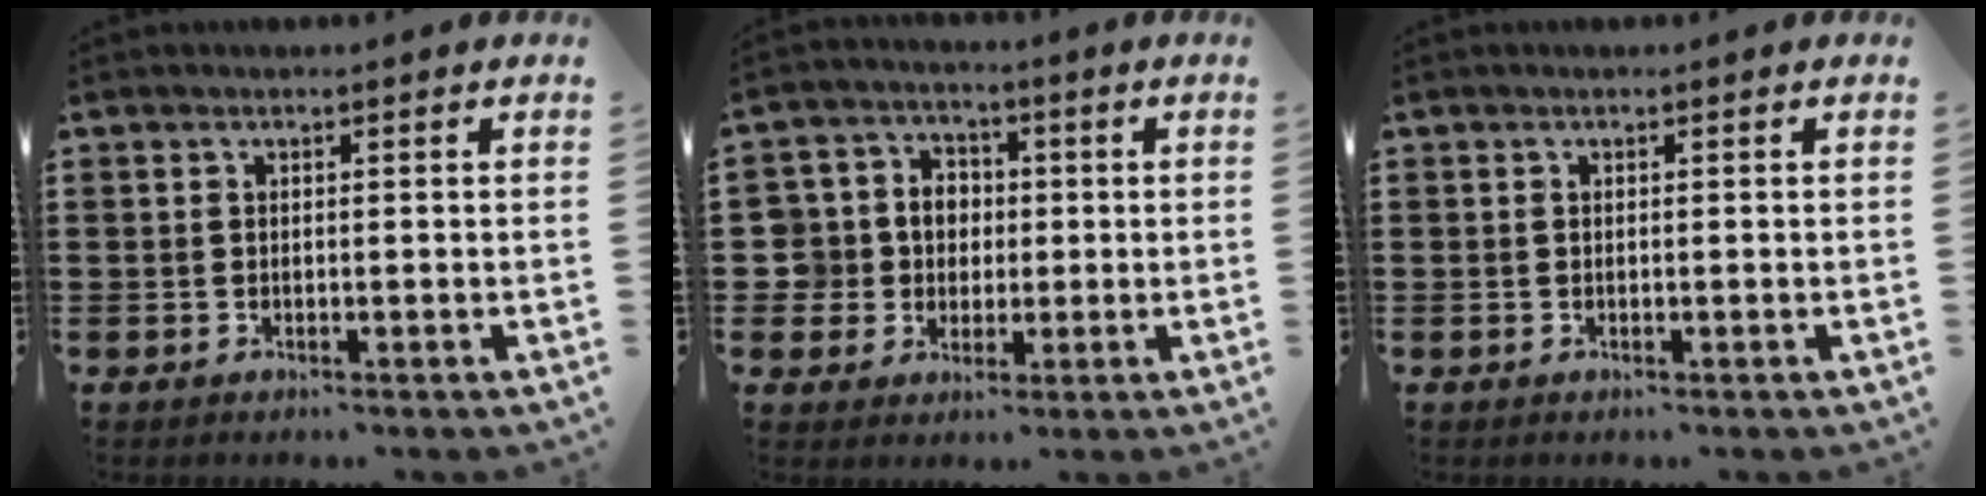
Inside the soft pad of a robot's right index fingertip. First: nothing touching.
{"total": 6.6, "force": [0.3, 6.5, 1.1], "torque": [-0.058, 0.015, 0.007]}
{"total": 0.0}